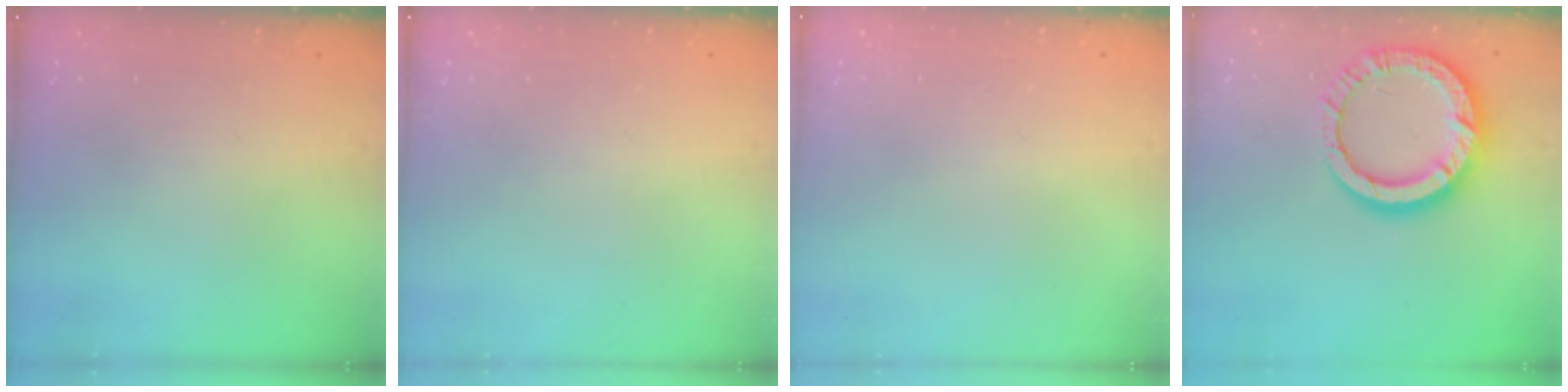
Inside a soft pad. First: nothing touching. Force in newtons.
{"total": 0.0}
{"total": 2.6, "press": 2.6, "slide": 0.2}
{"total": 14.0, "press": 14.0, "slide": 1.3}